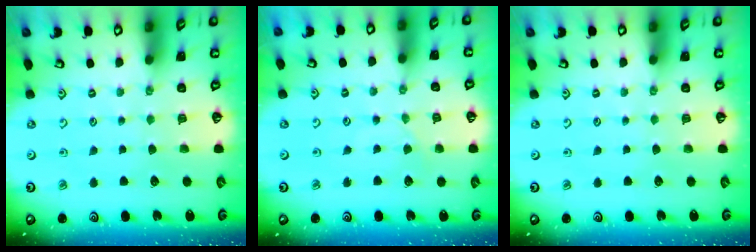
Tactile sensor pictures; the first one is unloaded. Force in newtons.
{"total": 1.8, "press": 1.7, "slide": 0.4}
{"total": 0.0}